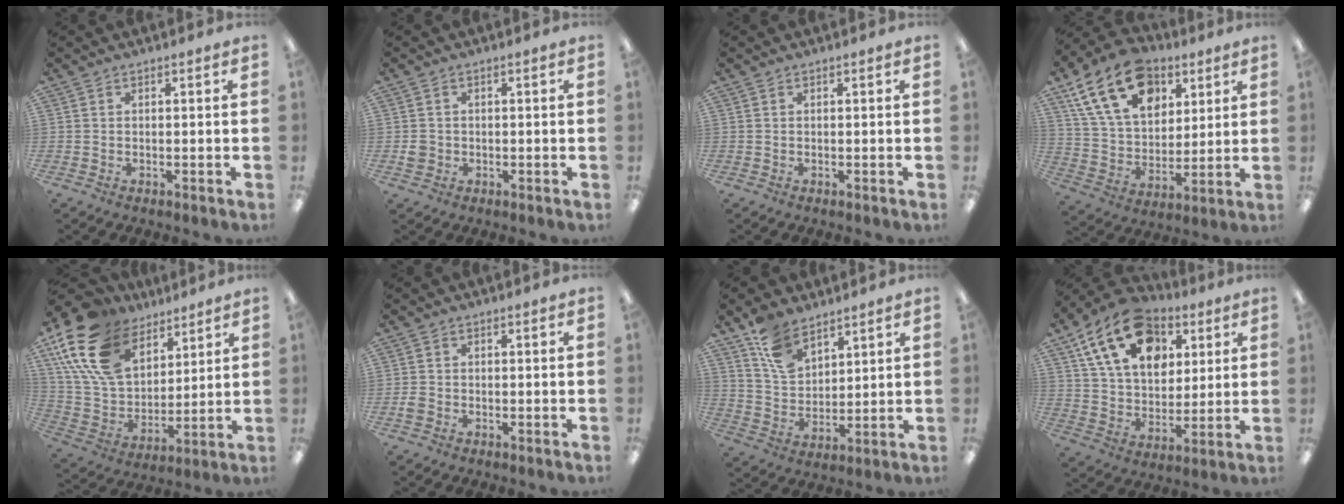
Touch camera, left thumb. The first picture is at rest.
{"total": 2.6, "force": [-0.3, 2.4, 0.8], "torque": [-0.007, 0.001, -0.008]}
{"total": 0.0}
{"total": 20.2, "force": [10.6, 13.1, 11.1], "torque": [-0.194, -0.032, 0.198]}
{"total": 21.6, "force": [12.4, 13.1, 12.0], "torque": [-0.279, -0.053, 0.229]}
{"total": 1.7, "force": [-0.6, 1.4, 0.8], "torque": [-0.013, 0.005, -0.012]}
{"total": 10.9, "force": [7.6, 6.1, 4.8], "torque": [-0.103, -0.024, 0.149]}
{"total": 19.8, "force": [10.1, 13.0, 11.0], "torque": [-0.186, -0.032, 0.185]}